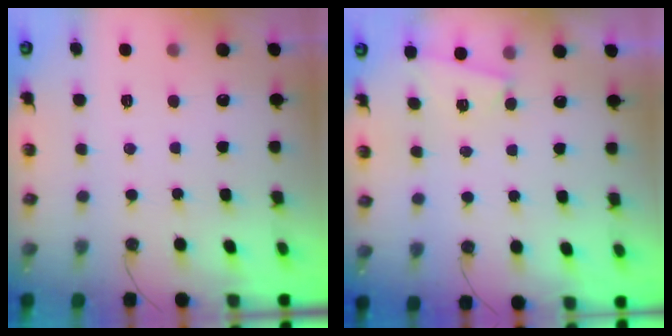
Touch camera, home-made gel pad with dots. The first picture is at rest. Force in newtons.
{"total": 1.7, "press": 1.3, "slide": 1.0}